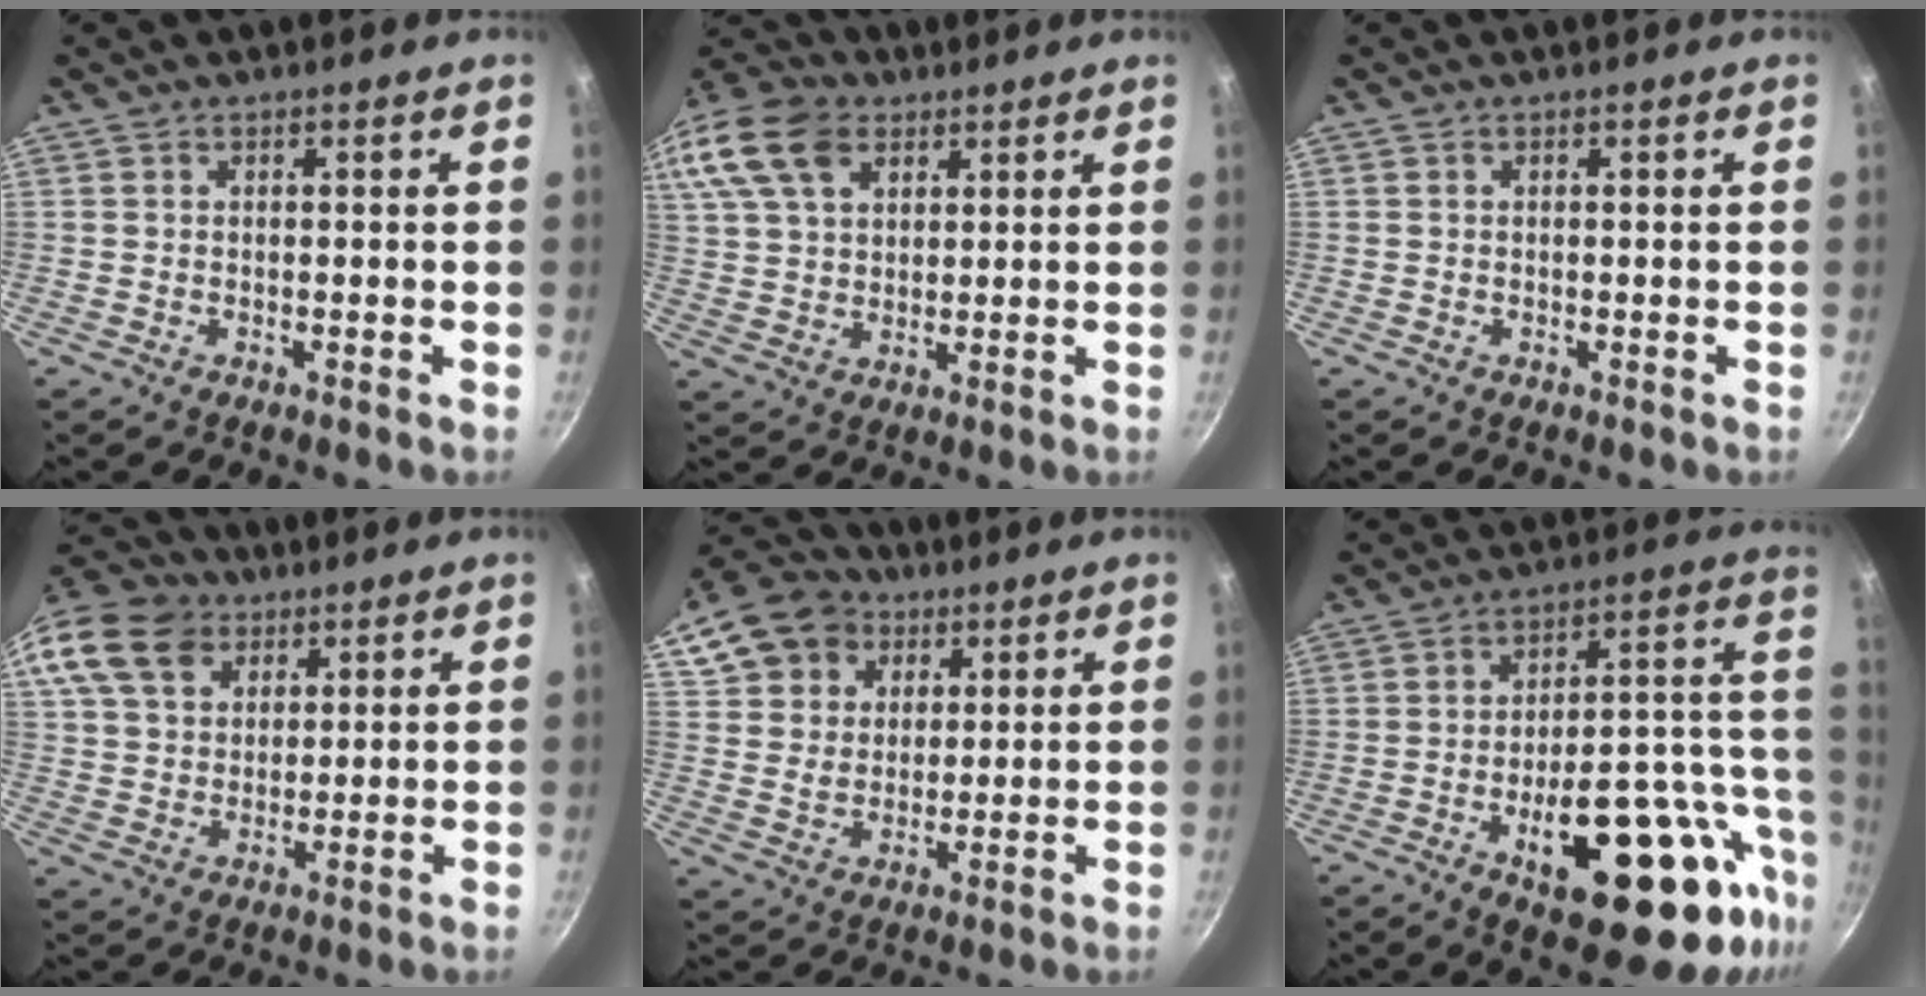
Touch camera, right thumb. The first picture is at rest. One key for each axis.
{"total": 19.7, "fx": 9.3, "fy": 13.2, "fz": 11.3, "tx": -0.258, "ty": 0.031, "tz": 0.171}
{"total": 0.0}
{"total": 18.0, "fx": 10.0, "fy": 12.7, "fz": 7.9, "tx": -0.169, "ty": 0.012, "tz": 0.181}
{"total": 14.8, "fx": 7.3, "fy": 11.5, "fz": 6.0, "tx": -0.104, "ty": 0.008, "tz": 0.126}
{"total": 25.5, "fx": -9.0, "fy": 10.9, "fz": 21.2, "tx": -0.248, "ty": 0.038, "tz": -0.120}